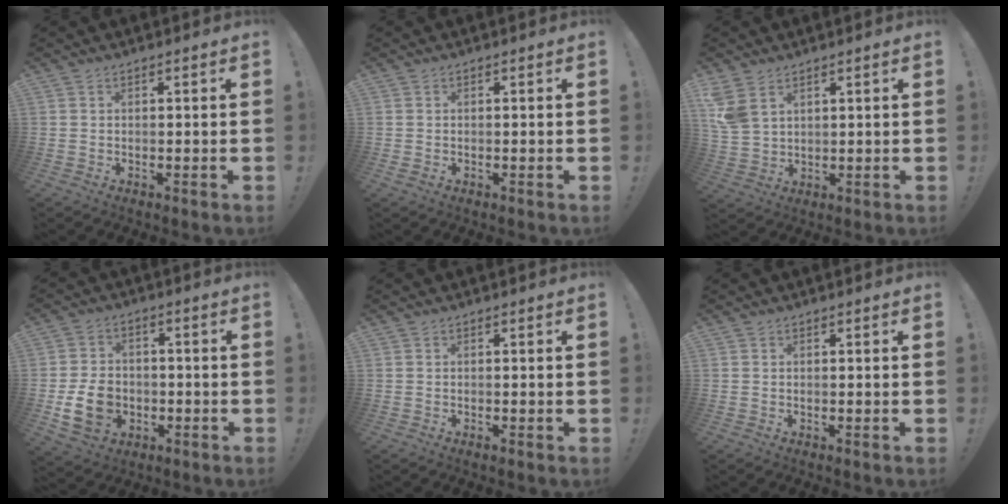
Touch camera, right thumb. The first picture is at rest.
{"total": 0.7, "force": [0.0, 0.5, 0.5], "torque": [-0.012, 0.003, 0.002]}
{"total": 6.9, "force": [4.0, 4.2, 3.8], "torque": [-0.082, -0.018, 0.079]}
{"total": 11.9, "force": [-2.9, 9.4, 6.7], "torque": [-0.123, 0.016, -0.046]}
{"total": 0.6, "force": [-0.3, 0.1, 0.5], "torque": [-0.011, 0.002, -0.005]}
{"total": 0.0}